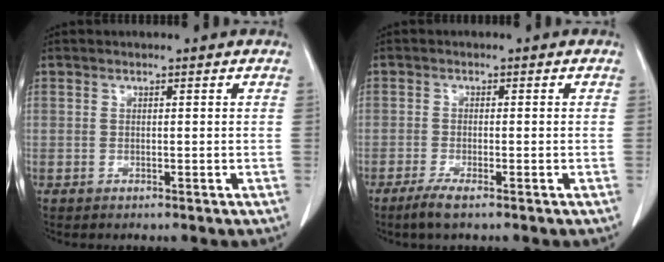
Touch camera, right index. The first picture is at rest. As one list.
[{"total": 3.0, "force": [-2.1, 0.0, 2.1], "torque": [-0.045, -0.008, -0.042]}]